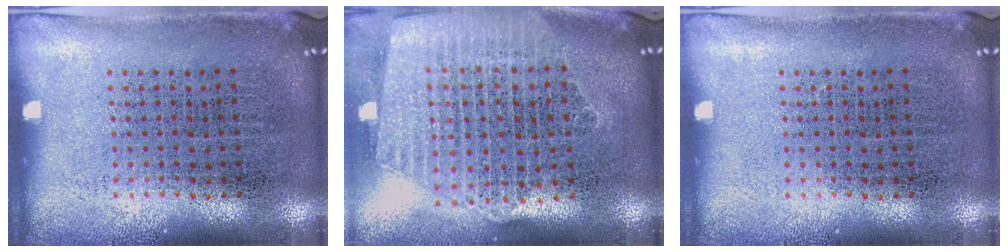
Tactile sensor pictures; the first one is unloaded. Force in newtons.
{"total": 2.4, "press": 2.2, "slide": 1.2}
{"total": 0.0}